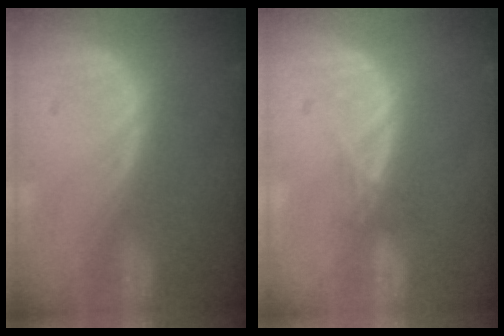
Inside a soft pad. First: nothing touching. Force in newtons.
{"total": 1.1, "press": 1.1, "slide": 0.2}